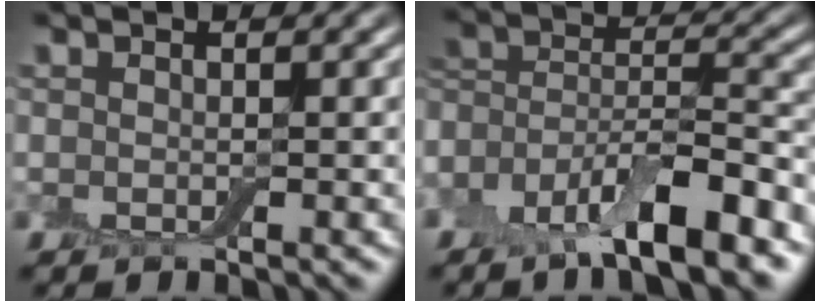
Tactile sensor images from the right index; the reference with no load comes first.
{"total": 8.8, "force": [-5.8, 2.8, 6.0], "torque": [-0.099, 0.001, -0.110]}